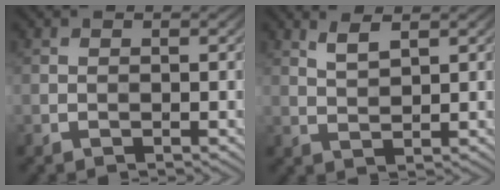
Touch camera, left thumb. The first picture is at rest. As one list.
[{"total": 2.6, "force": [1.8, 0.7, 1.8], "torque": [-0.043, 0.000, 0.039]}]